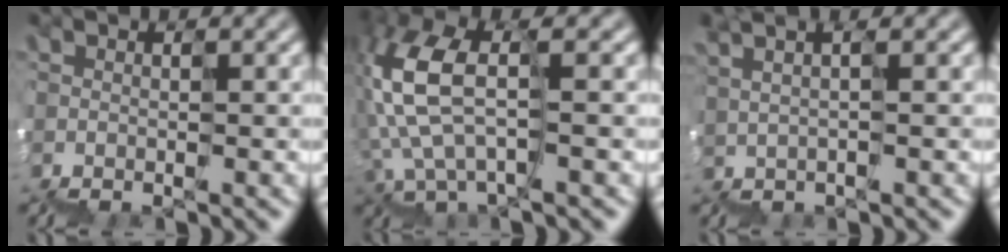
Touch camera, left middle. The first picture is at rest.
{"total": 5.1, "force": [1.2, 1.9, 4.5], "torque": [-0.132, 0.029, 0.023]}
{"total": 2.0, "force": [1.3, 0.3, 1.5], "torque": [0.001, 0.023, 0.023]}